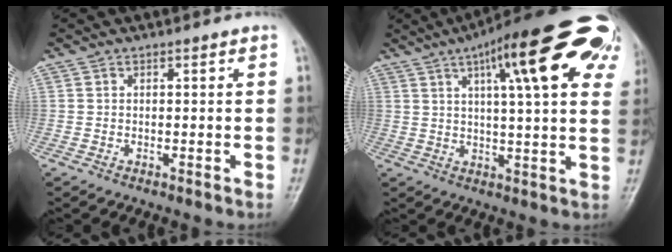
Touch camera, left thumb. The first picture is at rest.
{"total": 25.0, "force": [11.3, 6.2, 21.5], "torque": [-0.276, 0.003, 0.149]}